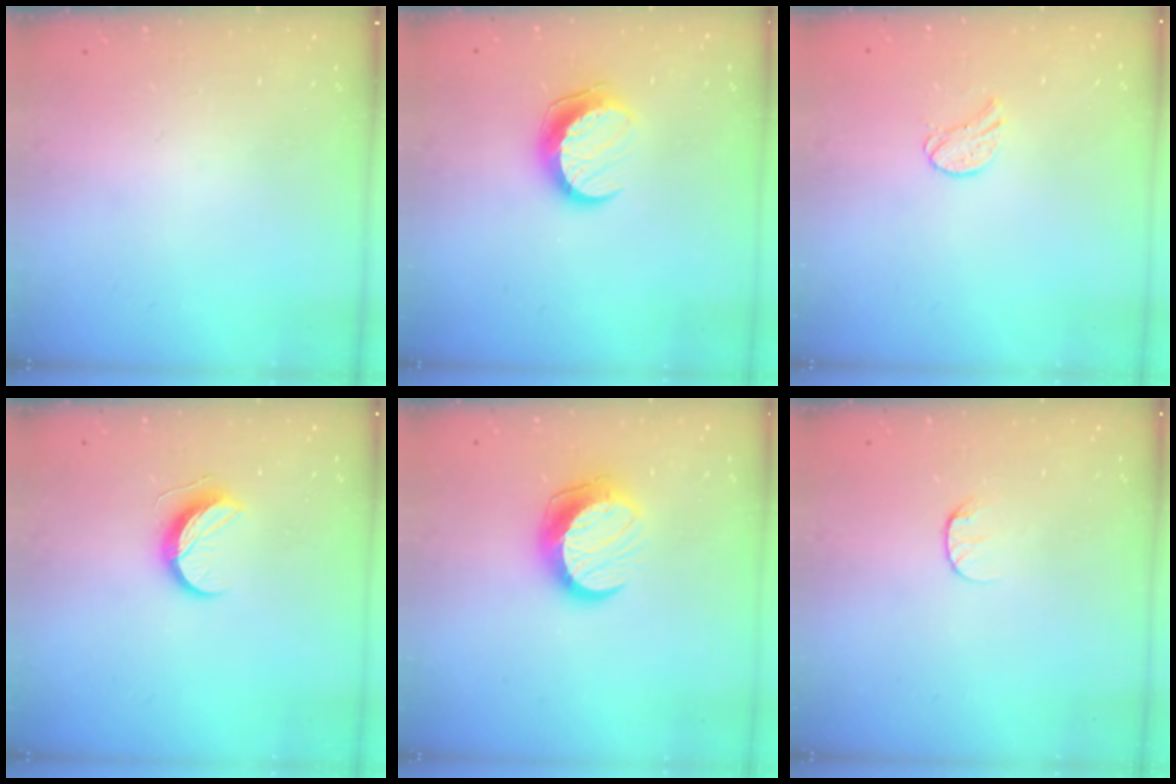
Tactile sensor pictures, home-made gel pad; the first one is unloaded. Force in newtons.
{"total": 9.9, "press": 9.8, "slide": 0.6}
{"total": 6.5, "press": 6.5, "slide": 0.7}
{"total": 9.4, "press": 9.4, "slide": 0.6}
{"total": 11.1, "press": 11.1, "slide": 0.4}
{"total": 7.6, "press": 7.6, "slide": 0.7}